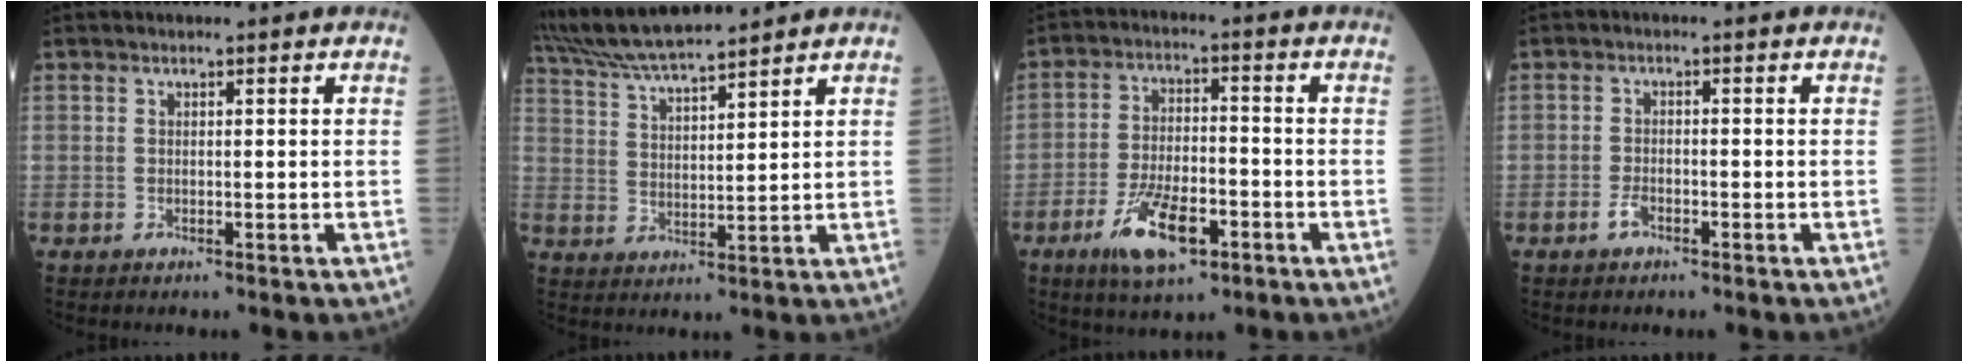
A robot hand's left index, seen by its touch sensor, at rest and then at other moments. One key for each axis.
{"total": 11.5, "fx": 10.5, "fy": 0.0, "fz": 4.8, "tx": -0.096, "ty": 0.026, "tz": 0.194}
{"total": 9.6, "fx": -5.0, "fy": 3.5, "fz": 7.4, "tx": -0.147, "ty": -0.008, "tz": -0.086}
{"total": 1.8, "fx": -1.2, "fy": 0.7, "fz": 1.1, "tx": -0.026, "ty": 0.001, "tz": -0.023}